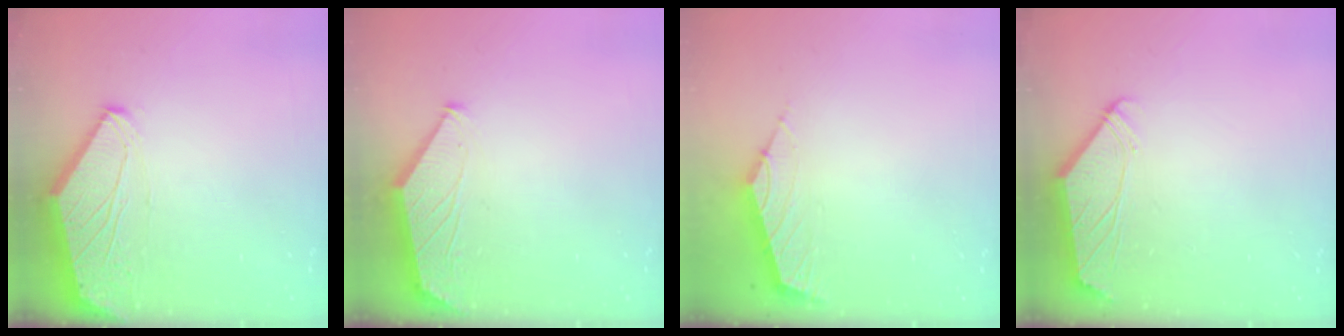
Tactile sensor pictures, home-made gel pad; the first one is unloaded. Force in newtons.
{"total": 1.5, "press": 1.5, "slide": 0.4}
{"total": 2.6, "press": 2.5, "slide": 0.7}
{"total": 1.4, "press": 1.3, "slide": 0.3}